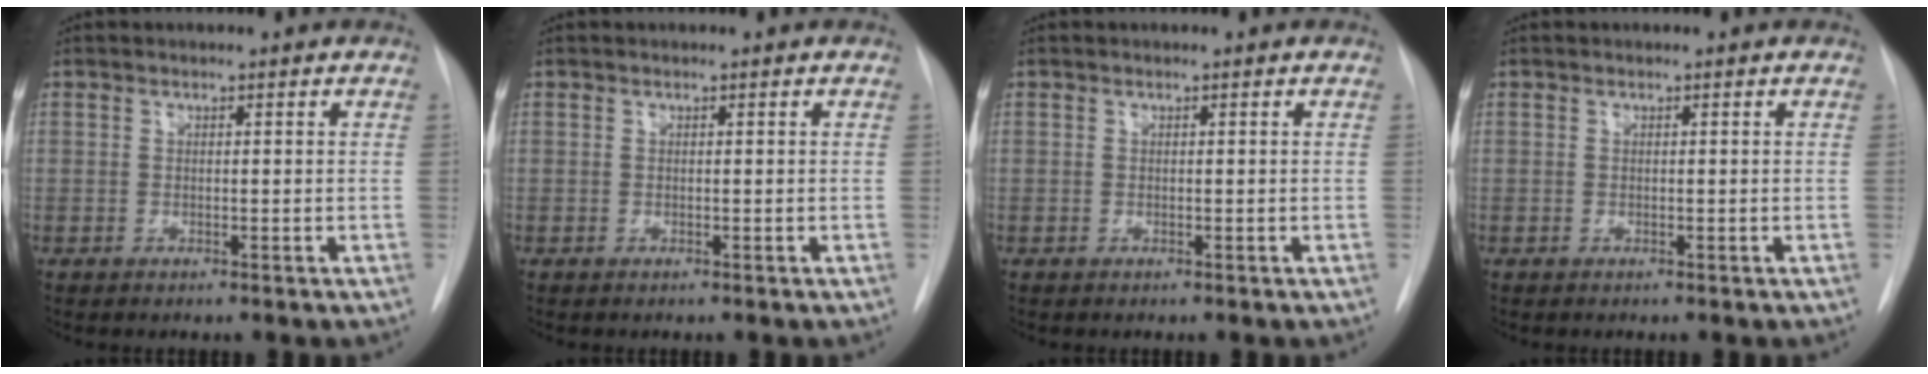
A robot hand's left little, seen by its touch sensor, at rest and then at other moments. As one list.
[{"total": 0.0}, {"total": 0.0}, {"total": 0.0}]